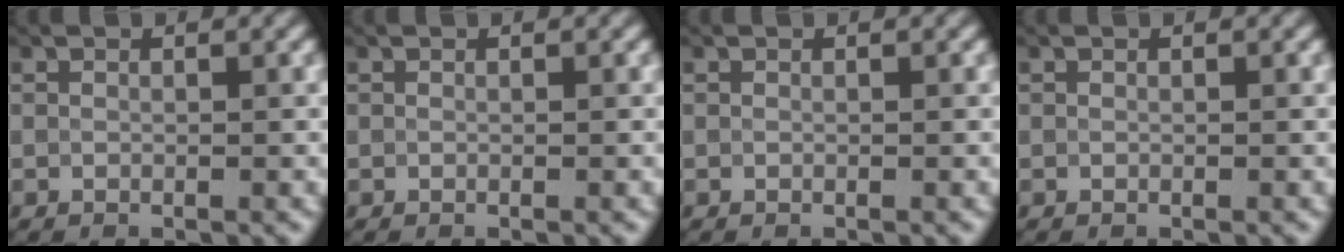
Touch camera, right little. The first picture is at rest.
{"total": 0.0}
{"total": 0.0}
{"total": 0.0}